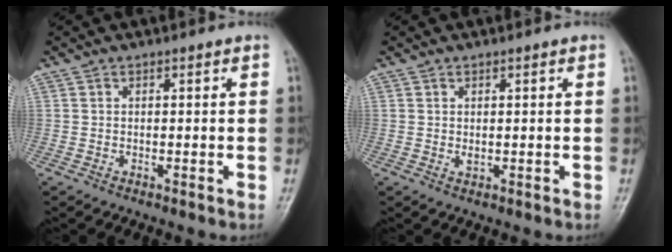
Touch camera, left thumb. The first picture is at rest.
{"total": 1.2, "force": [0.1, 0.6, 1.1], "torque": [-0.018, 0.002, 0.007]}